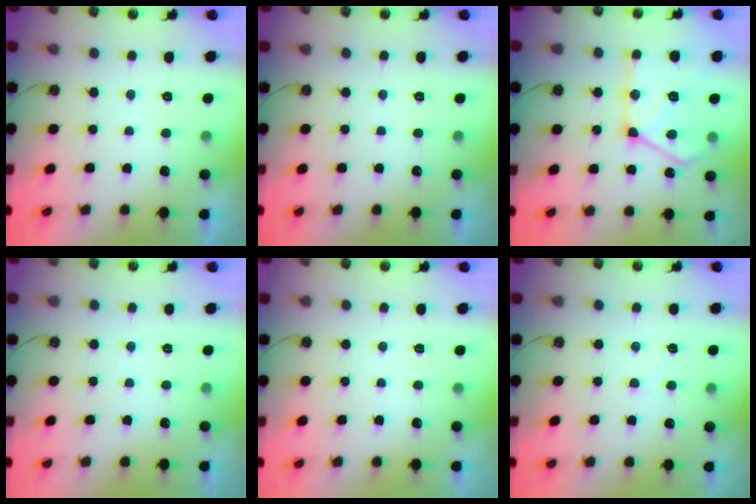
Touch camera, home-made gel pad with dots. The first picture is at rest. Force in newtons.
{"total": 0.0}
{"total": 17.5, "press": 17.5, "slide": 1.4}
{"total": 0.0}
{"total": 0.0}
{"total": 2.9, "press": 2.9, "slide": 0.4}